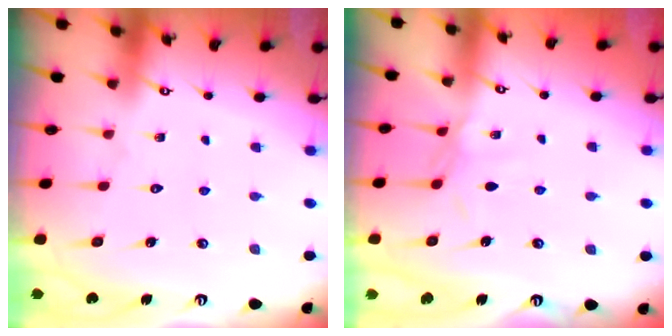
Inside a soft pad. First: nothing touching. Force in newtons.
{"total": 2.9, "press": 2.9, "slide": 0.6}